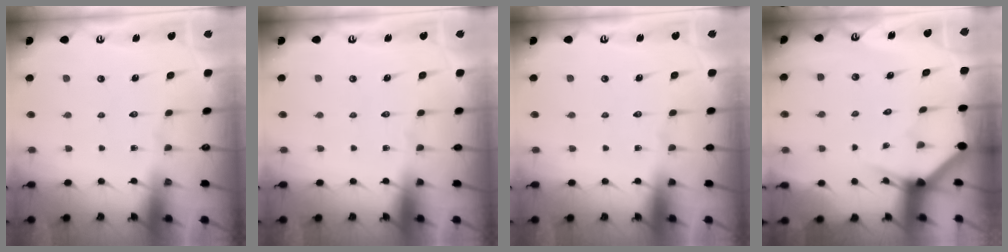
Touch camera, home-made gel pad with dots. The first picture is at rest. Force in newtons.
{"total": 0.0}
{"total": 0.0}
{"total": 2.9, "press": 2.9, "slide": 0.1}